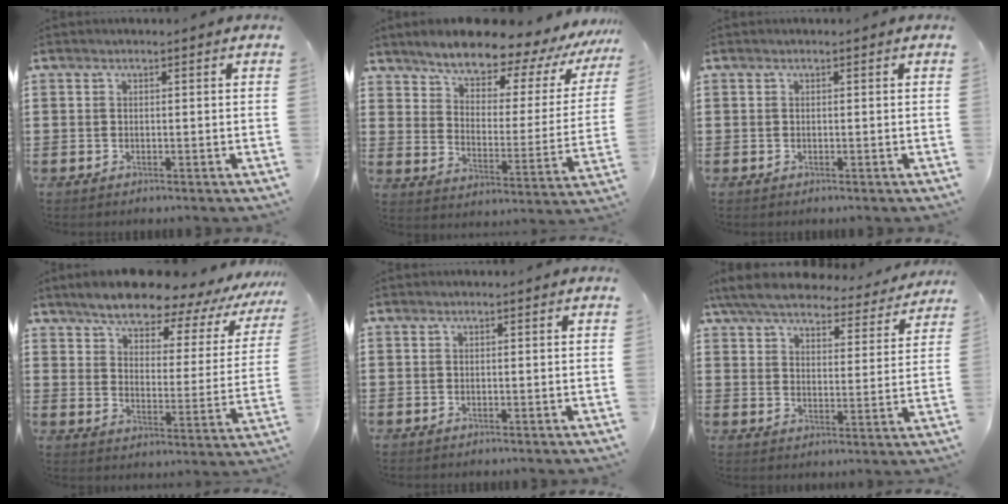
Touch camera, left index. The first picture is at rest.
{"total": 8.5, "force": [7.7, 2.2, 2.9], "torque": [-0.073, -0.061, 0.127]}
{"total": 0.0}
{"total": 7.8, "force": [7.0, 1.4, 3.0], "torque": [-0.077, -0.048, 0.116]}
{"total": 0.0}
{"total": 7.0, "force": [6.6, 0.9, 2.2], "torque": [-0.072, -0.037, 0.117]}